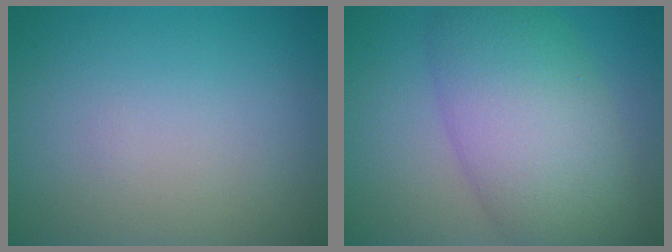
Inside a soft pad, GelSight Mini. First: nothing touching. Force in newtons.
{"total": 9.1, "press": 9.1, "slide": 0.4}